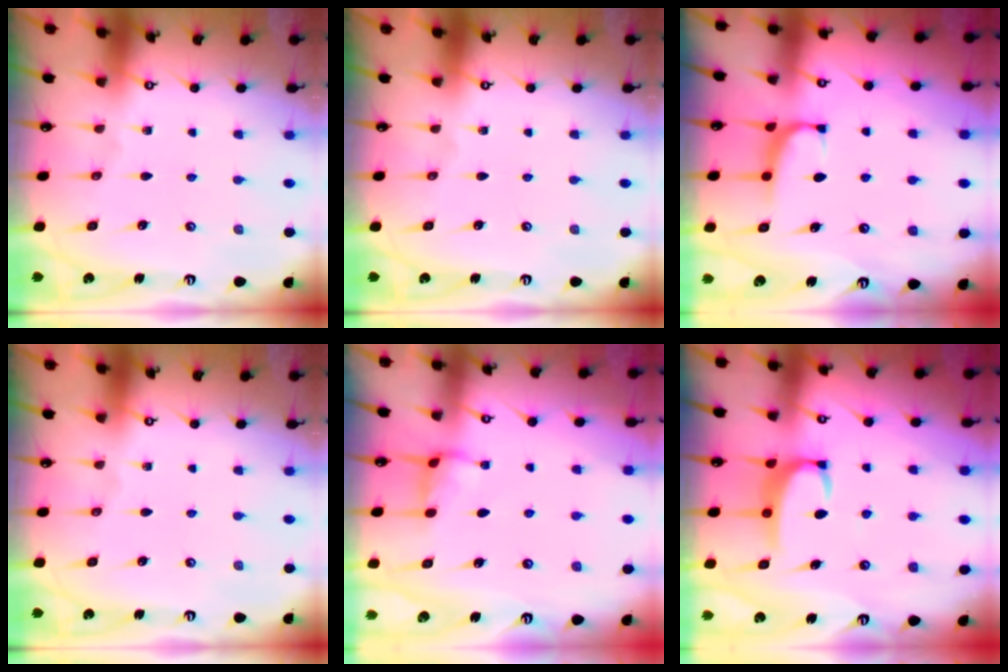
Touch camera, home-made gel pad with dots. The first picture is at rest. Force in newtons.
{"total": 0.0}
{"total": 0.8, "press": 0.6, "slide": 0.6}
{"total": 0.0}
{"total": 2.0, "press": 1.9, "slide": 0.7}
{"total": 3.0, "press": 3.0, "slide": 0.4}